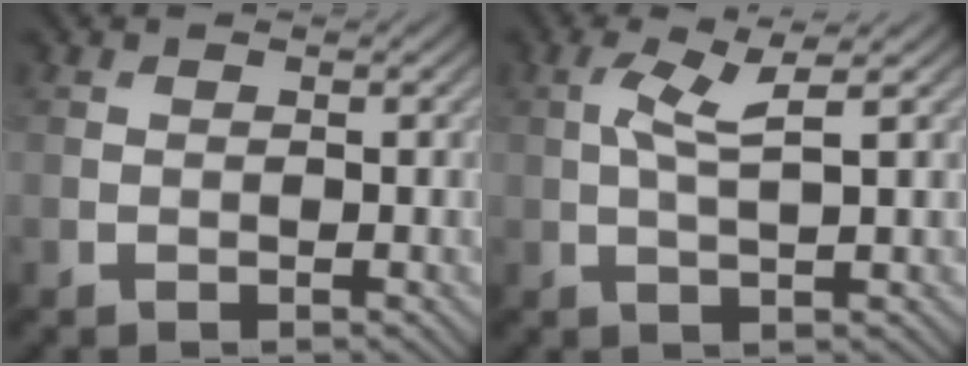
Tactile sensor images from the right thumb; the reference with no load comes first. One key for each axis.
{"total": 4.2, "fx": 1.1, "fy": 0.6, "fz": 4.0, "tx": -0.084, "ty": 0.009, "tz": 0.022}